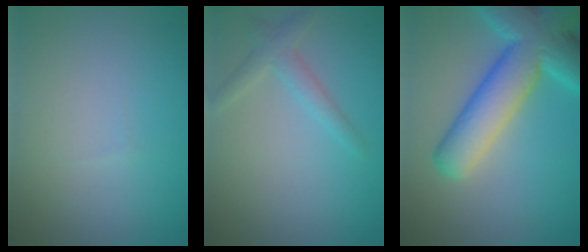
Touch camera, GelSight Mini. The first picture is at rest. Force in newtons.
{"total": 1.9, "press": 1.9, "slide": 0.1}
{"total": 9.9, "press": 9.9, "slide": 0.6}